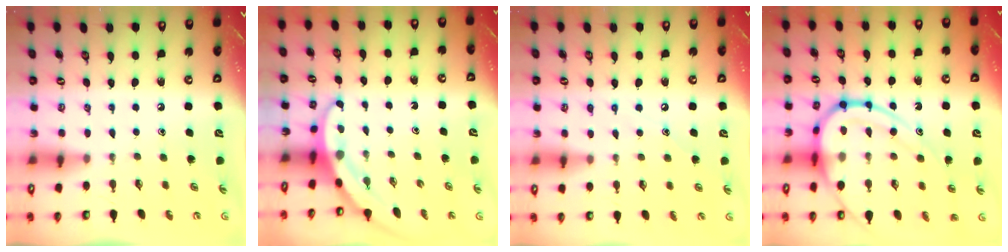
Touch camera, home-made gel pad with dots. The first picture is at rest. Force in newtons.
{"total": 3.0, "press": 3.0, "slide": 0.1}
{"total": 6.0, "press": 6.0, "slide": 0.7}
{"total": 17.3, "press": 17.2, "slide": 1.7}